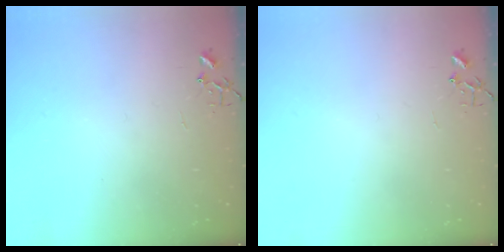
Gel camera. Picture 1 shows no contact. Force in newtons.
{"total": 0.0}